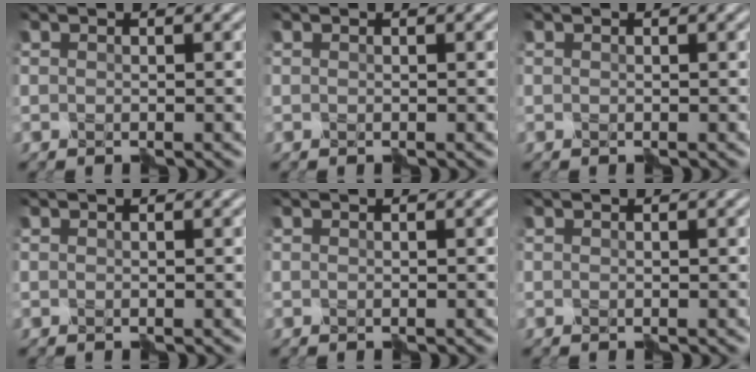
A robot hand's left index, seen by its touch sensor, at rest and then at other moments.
{"total": 0.0}
{"total": 0.0}
{"total": 0.0}
{"total": 0.0}
{"total": 0.0}